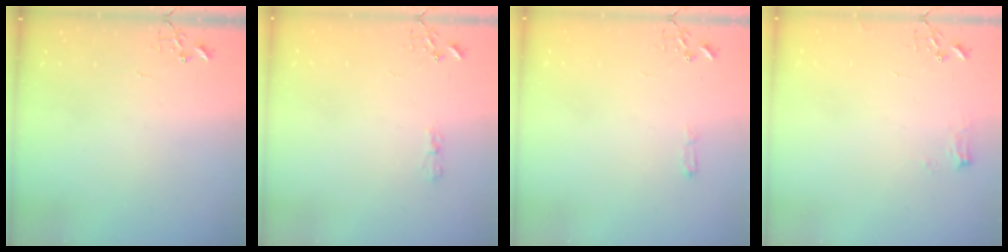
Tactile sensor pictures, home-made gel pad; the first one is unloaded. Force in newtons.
{"total": 3.1, "press": 3.1, "slide": 0.6}
{"total": 3.8, "press": 3.8, "slide": 0.5}
{"total": 6.8, "press": 6.8, "slide": 0.8}